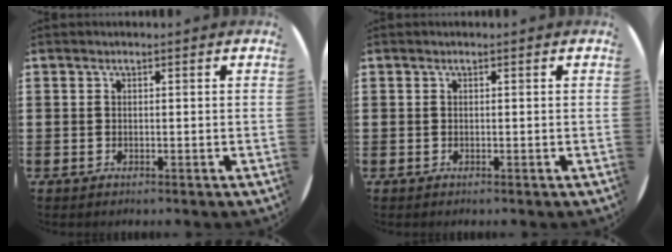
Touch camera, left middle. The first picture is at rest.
{"total": 0.0}